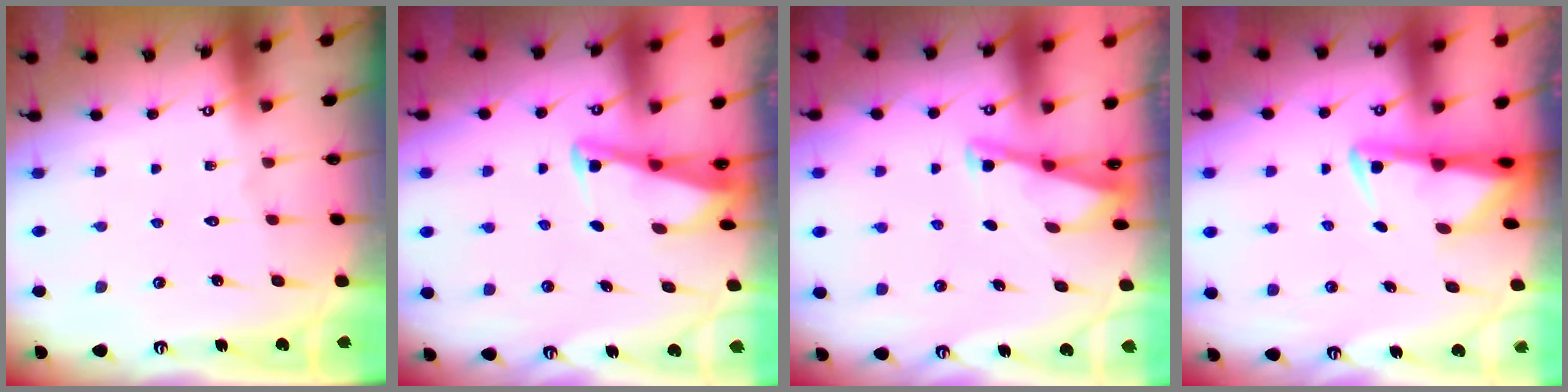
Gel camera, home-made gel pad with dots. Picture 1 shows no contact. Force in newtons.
{"total": 2.7, "press": 2.7, "slide": 0.3}
{"total": 2.9, "press": 2.9, "slide": 0.2}
{"total": 3.0, "press": 3.0, "slide": 0.7}